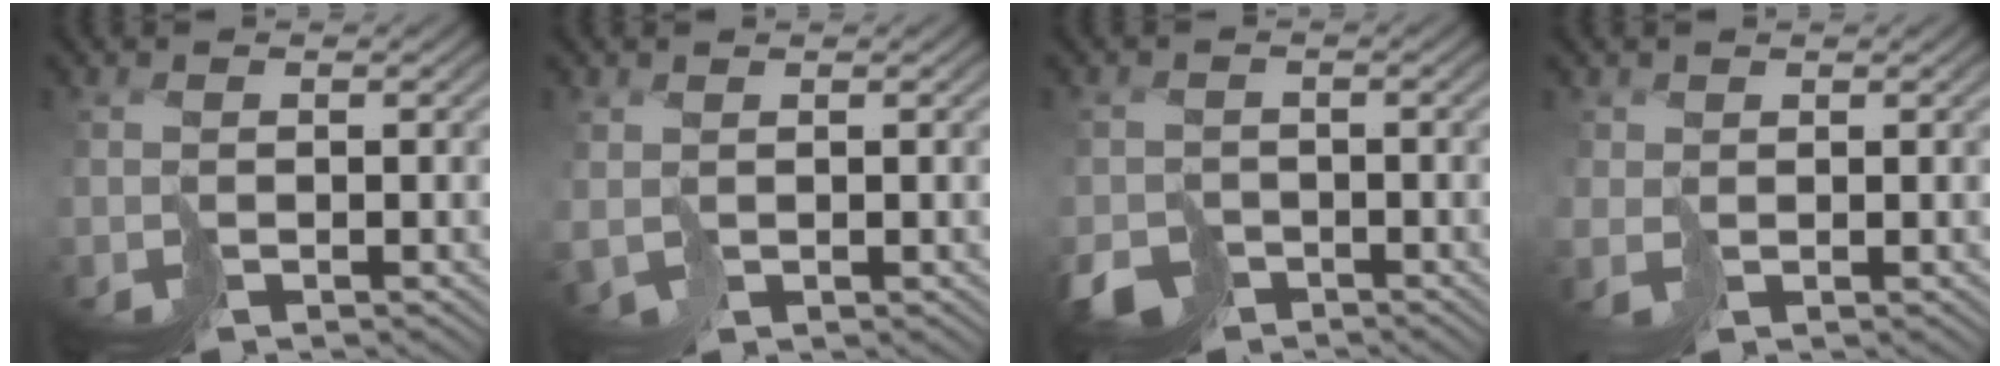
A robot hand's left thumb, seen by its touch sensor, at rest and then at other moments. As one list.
[{"total": 1.6, "force": [0.7, 1.2, 0.8], "torque": [-0.024, -0.009, 0.022]}, {"total": 3.9, "force": [-2.9, 2.4, 1.2], "torque": [-0.020, -0.007, -0.059]}, {"total": 1.4, "force": [0.4, 1.2, 0.5], "torque": [-0.022, -0.009, 0.009]}]